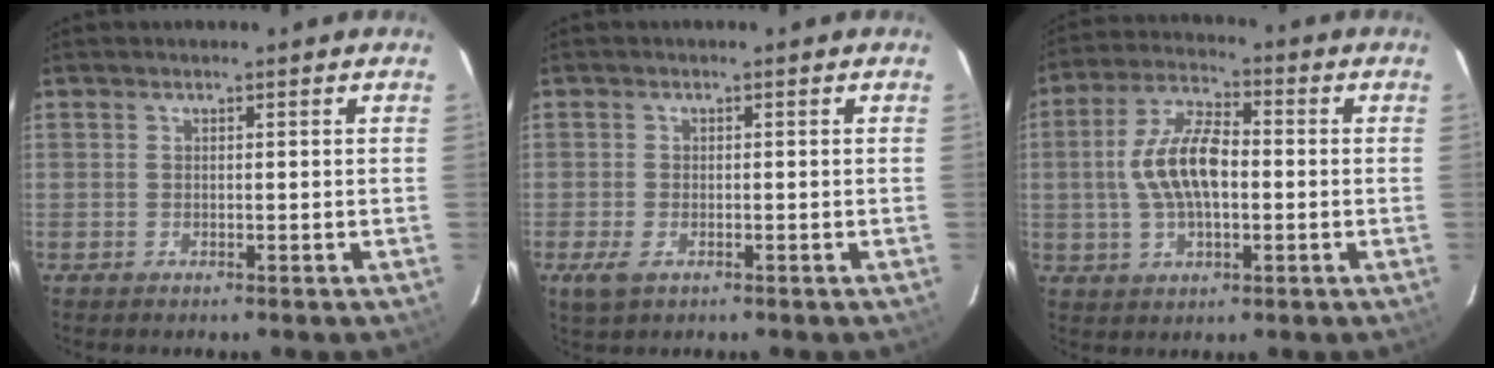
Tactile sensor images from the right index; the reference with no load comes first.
{"total": 3.2, "force": [-1.6, 1.7, 2.3], "torque": [-0.047, -0.008, -0.027]}
{"total": 11.3, "force": [-0.4, 5.3, 10.0], "torque": [-0.200, 0.014, -0.008]}